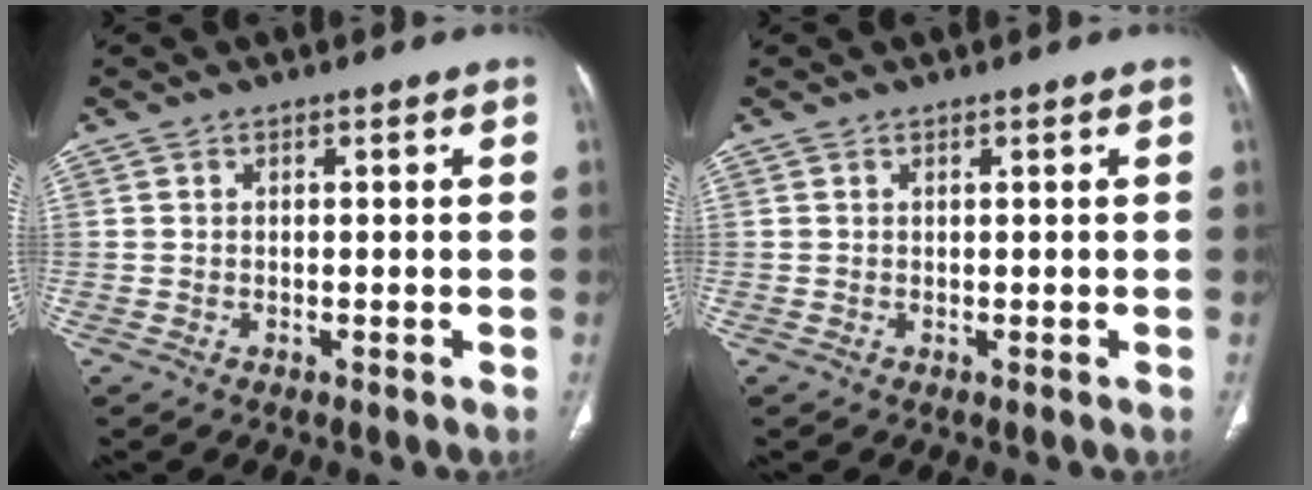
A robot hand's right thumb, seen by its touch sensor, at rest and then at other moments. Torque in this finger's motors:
{"motor_torque": [-0.02, 0.02, -0.01, 0.01, 0.00]}